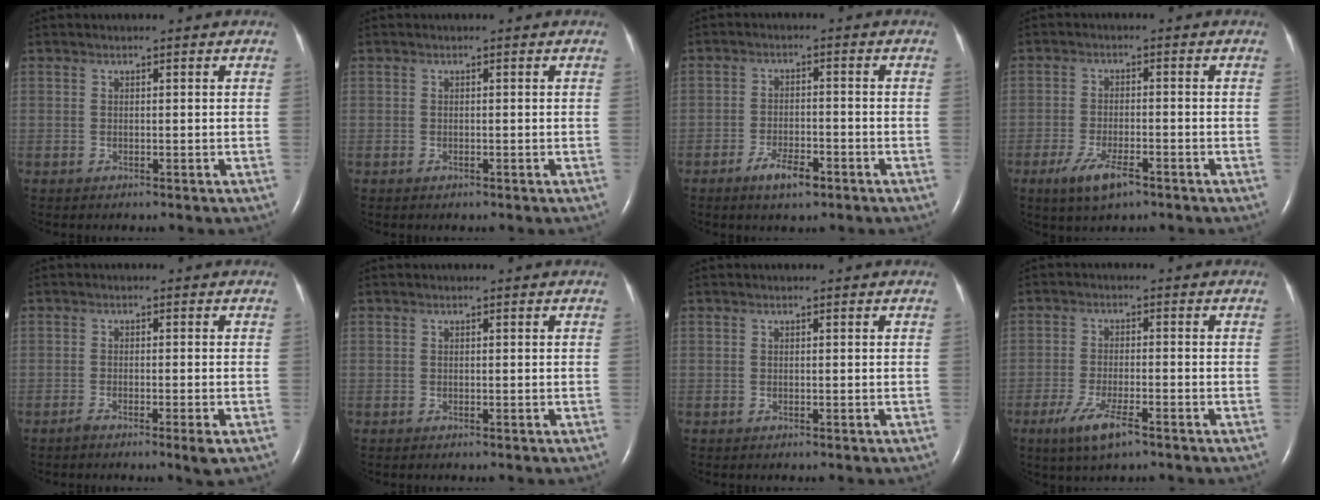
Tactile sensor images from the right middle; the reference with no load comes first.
{"total": 0.0}
{"total": 4.5, "force": [-2.9, 1.4, 3.2], "torque": [-0.066, -0.003, -0.047]}
{"total": 5.6, "force": [-3.4, 1.5, 4.2], "torque": [-0.093, -0.011, -0.056]}
{"total": 2.7, "force": [-1.7, -0.1, 2.1], "torque": [-0.040, -0.007, -0.033]}
{"total": 0.0}
{"total": 0.0}
{"total": 5.9, "force": [-3.6, 1.0, 4.6], "torque": [-0.104, -0.014, -0.061]}